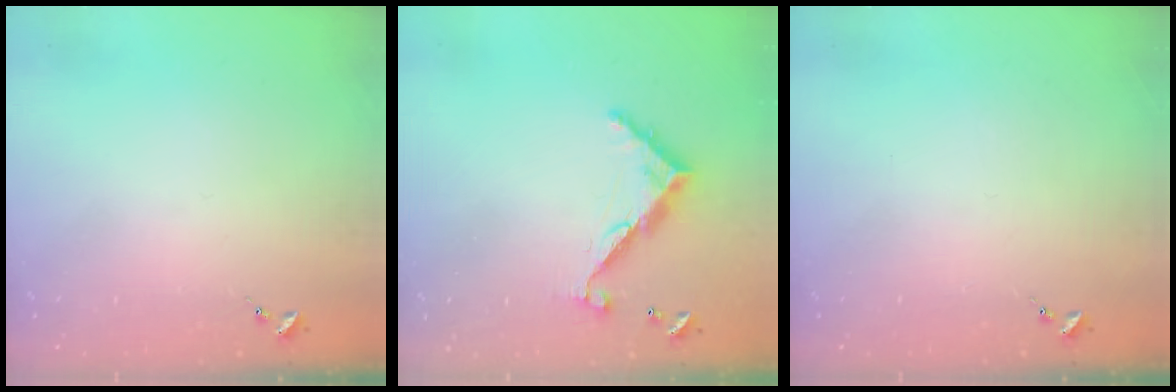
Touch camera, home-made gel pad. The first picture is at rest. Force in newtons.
{"total": 9.2, "press": 9.2, "slide": 0.6}
{"total": 0.0}